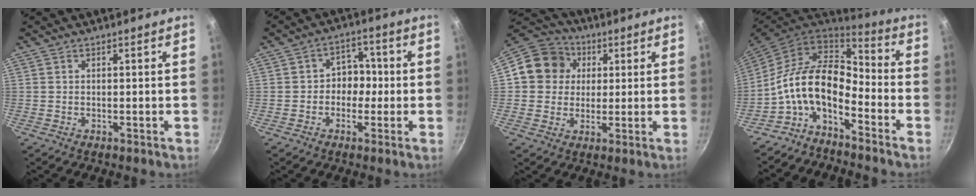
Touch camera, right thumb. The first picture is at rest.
{"total": 5.4, "force": [-0.9, 4.6, 2.7], "torque": [0.016, 0.020, -0.024]}
{"total": 11.4, "force": [2.2, 10.4, 4.1], "torque": [-0.043, 0.018, 0.022]}
{"total": 12.7, "force": [-5.0, 6.9, 9.5], "torque": [-0.160, 0.058, -0.114]}